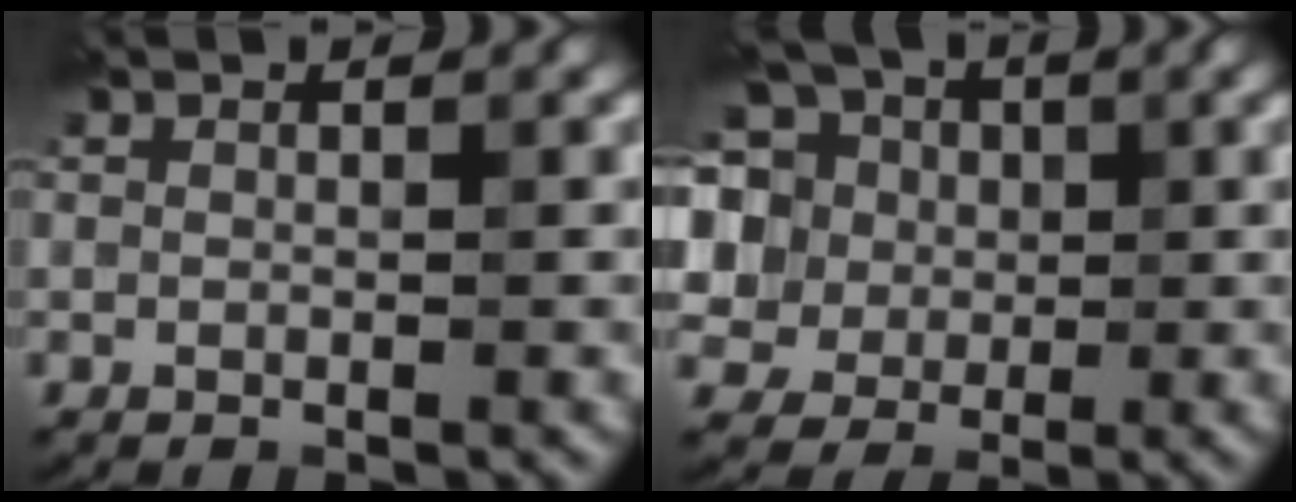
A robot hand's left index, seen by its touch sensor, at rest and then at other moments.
{"total": 13.6, "force": [5.1, 11.0, 6.4], "torque": [-0.164, 0.050, 0.074]}